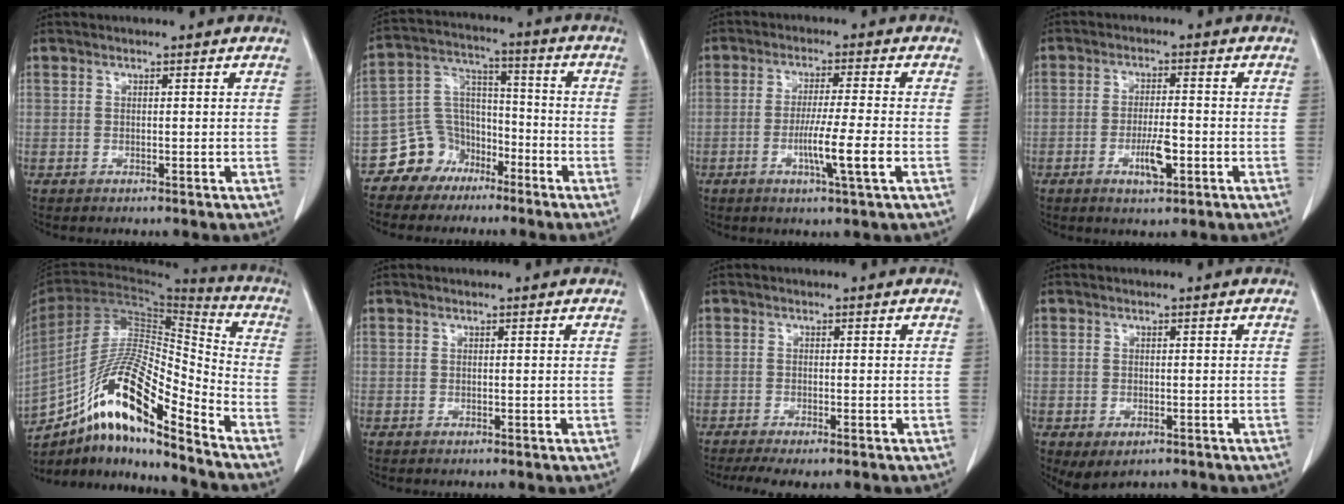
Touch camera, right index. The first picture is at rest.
{"total": 8.6, "force": [-5.7, 6.4, 0.9], "torque": [-0.016, 0.042, -0.098]}
{"total": 7.1, "force": [-2.3, -0.7, 6.7], "torque": [-0.116, -0.014, -0.042]}
{"total": 4.9, "force": [-1.9, 1.2, 4.4], "torque": [-0.080, -0.002, -0.029]}
{"total": 19.2, "force": [-12.8, 2.8, 14.1], "torque": [-0.273, 0.003, -0.226]}
{"total": 0.0}
{"total": 4.9, "force": [-3.6, 1.2, 3.0], "torque": [-0.058, -0.014, -0.054]}
{"total": 3.1, "force": [-1.5, 1.8, 1.9], "torque": [-0.034, -0.008, -0.009]}